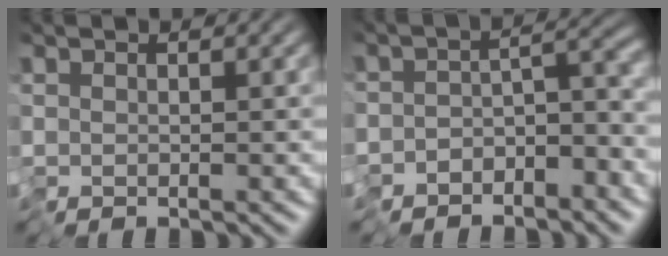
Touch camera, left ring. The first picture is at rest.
{"total": 5.7, "force": [-4.8, 2.2, 2.3], "torque": [-0.009, 0.004, -0.089]}